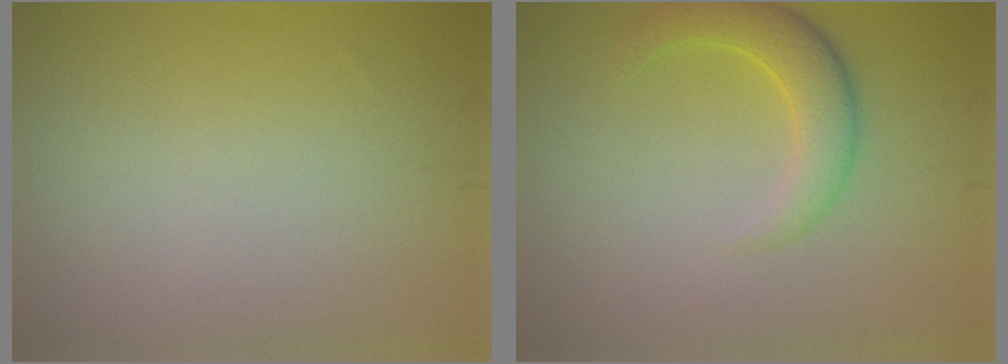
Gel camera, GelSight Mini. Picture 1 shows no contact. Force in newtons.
{"total": 3.6, "press": 3.6, "slide": 0.2}